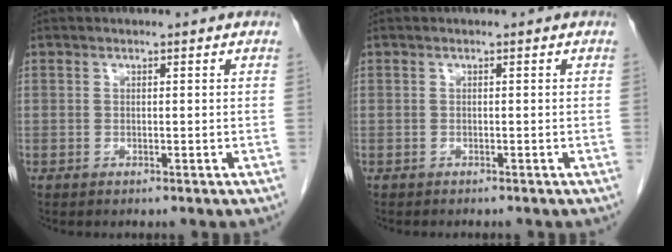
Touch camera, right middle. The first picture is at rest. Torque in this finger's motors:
{"motor_torque": [0.81, -0.65, 0.03, 0.01]}